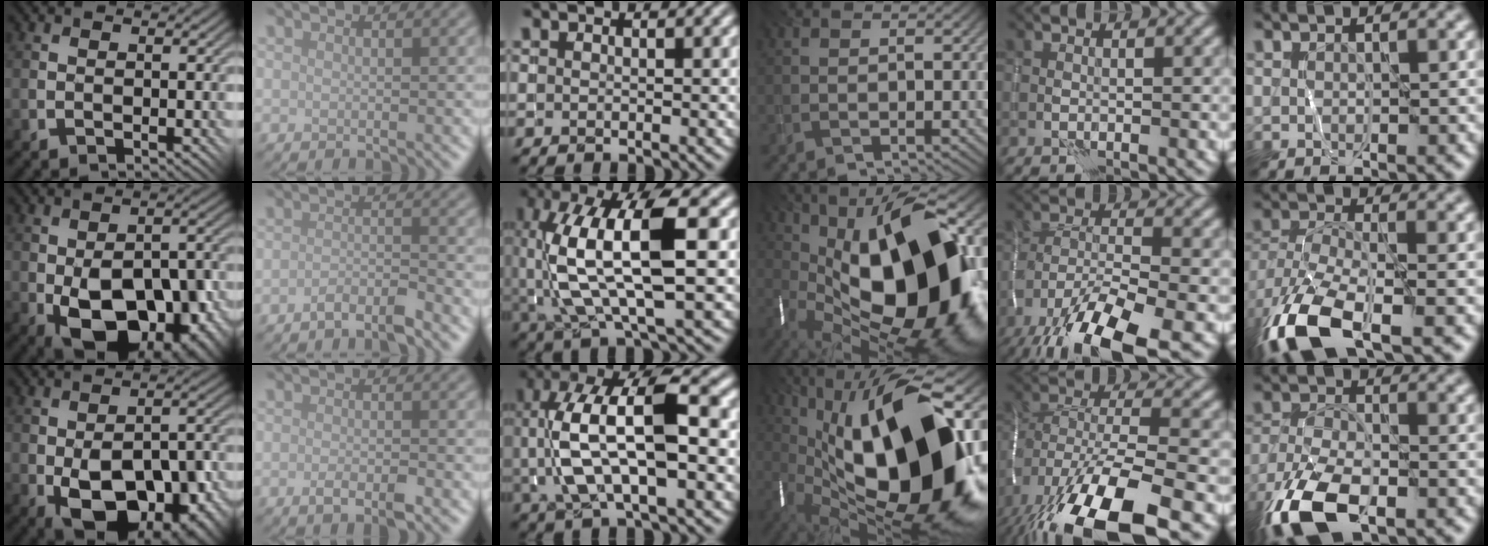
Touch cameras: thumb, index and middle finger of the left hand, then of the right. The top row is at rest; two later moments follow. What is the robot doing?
{"motion": "wrap", "object": "thread"}